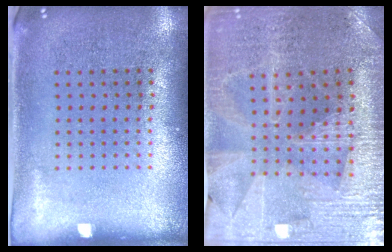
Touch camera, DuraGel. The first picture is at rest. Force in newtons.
{"total": 3.0, "press": 2.9, "slide": 0.4}